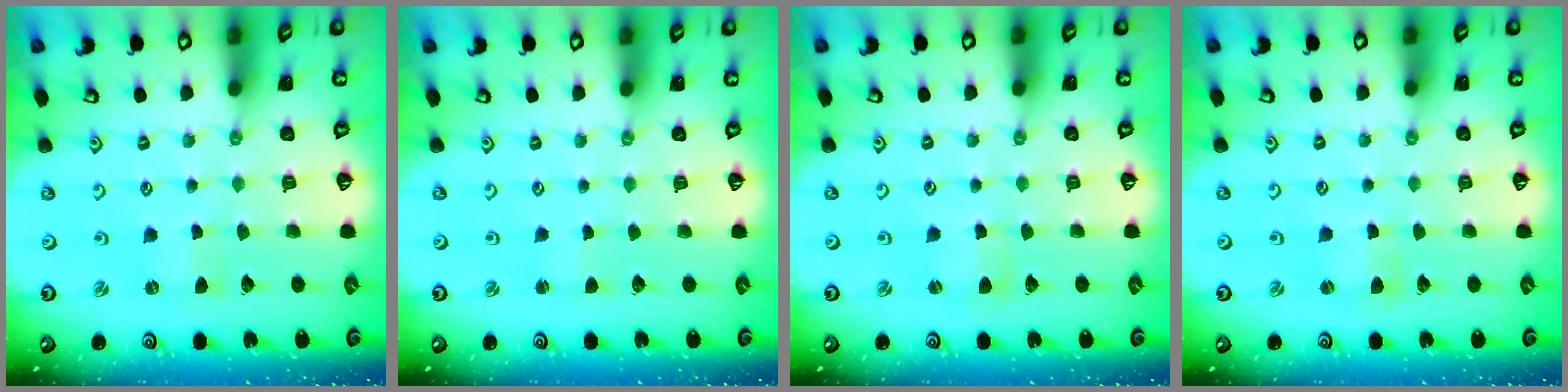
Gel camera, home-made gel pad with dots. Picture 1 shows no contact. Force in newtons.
{"total": 0.8, "press": 0.8, "slide": 0.1}
{"total": 1.3, "press": 1.3, "slide": 0.1}
{"total": 1.2, "press": 1.2, "slide": 0.2}